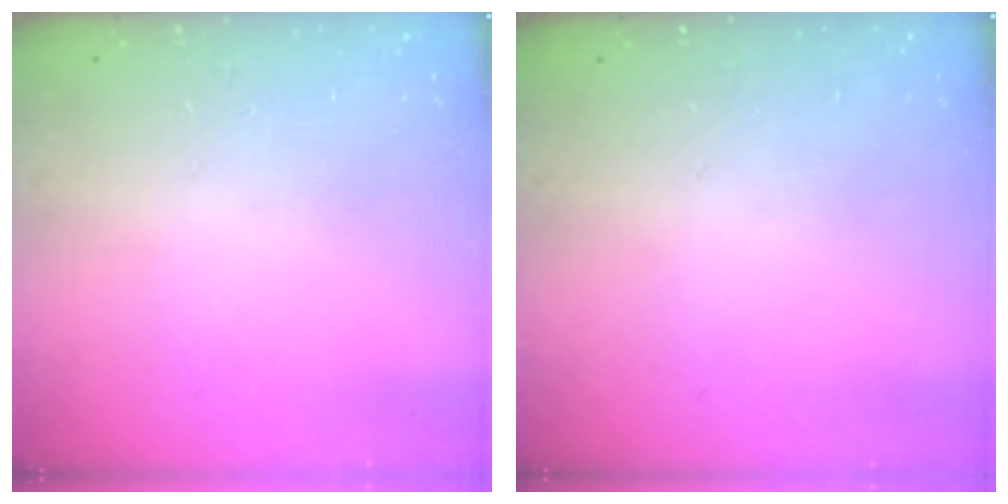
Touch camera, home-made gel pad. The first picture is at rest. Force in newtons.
{"total": 0.0}